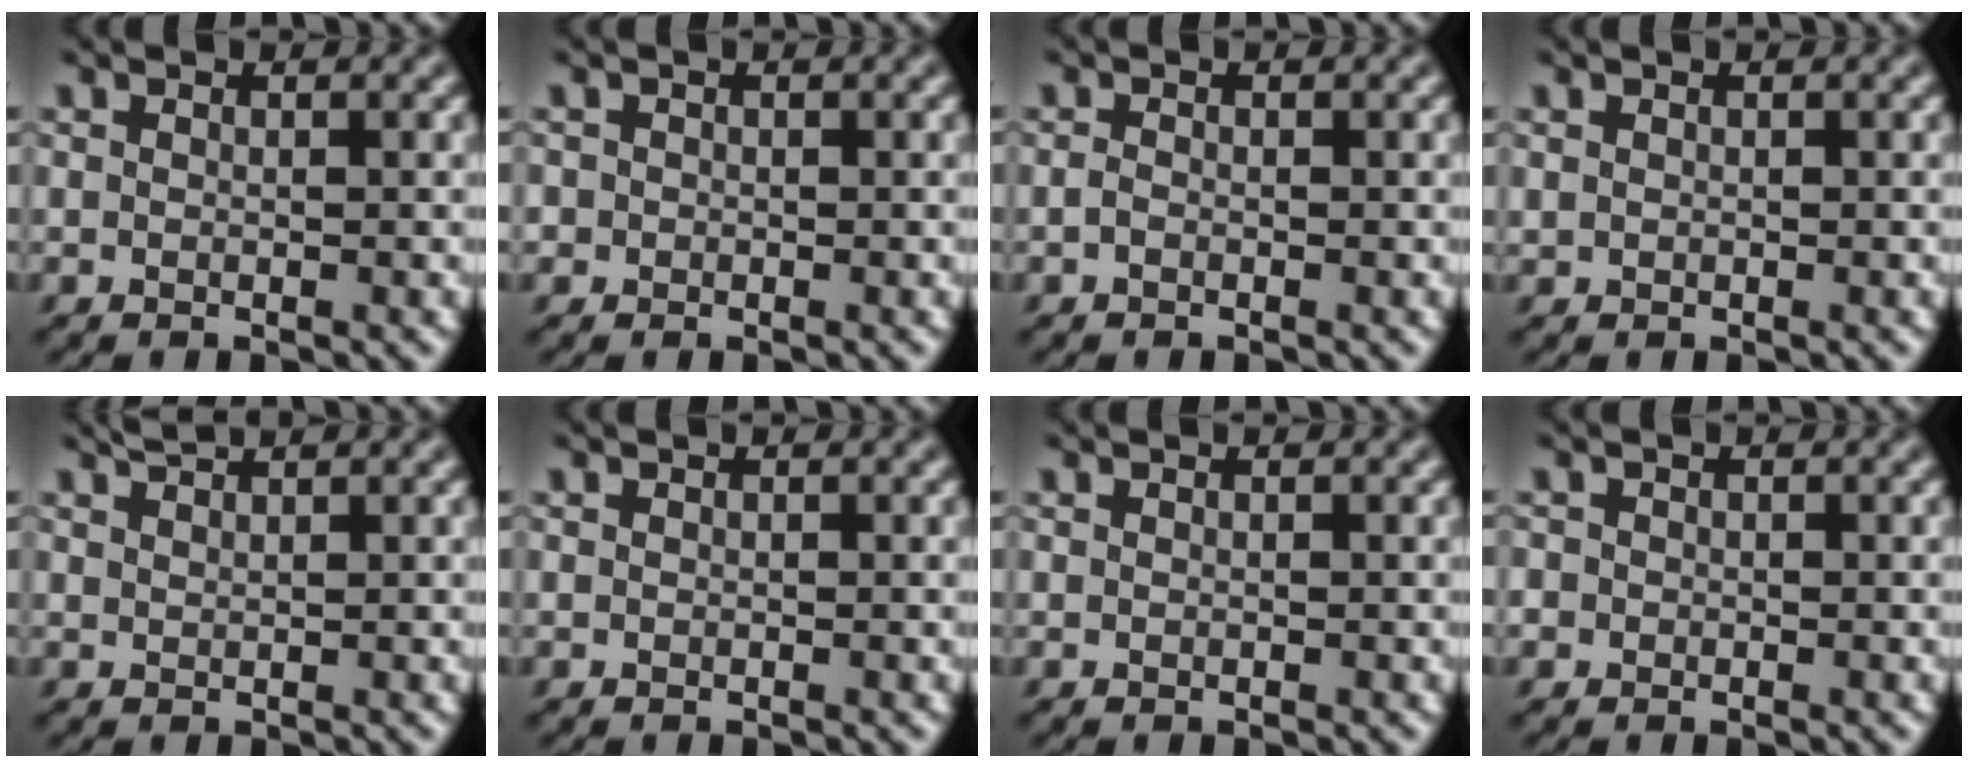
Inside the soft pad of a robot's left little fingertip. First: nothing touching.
{"total": 0.9, "force": [-0.1, 0.9, 0.1], "torque": [0.005, -0.001, -0.005]}
{"total": 0.7, "force": [-0.4, 0.4, 0.4], "torque": [-0.010, 0.000, -0.012]}
{"total": 0.0}
{"total": 1.2, "force": [1.2, 0.2, 0.1], "torque": [-0.010, 0.007, 0.026]}
{"total": 0.0}
{"total": 0.0}
{"total": 1.2, "force": [-0.2, 1.2, 0.3], "torque": [0.000, 0.003, -0.006]}